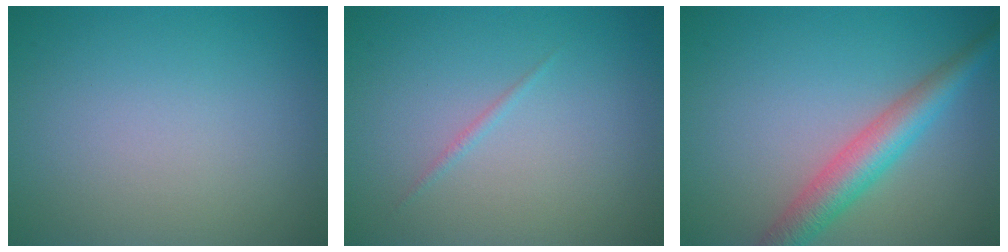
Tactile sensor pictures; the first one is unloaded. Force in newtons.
{"total": 0.6, "press": 0.6, "slide": 0.0}
{"total": 4.6, "press": 4.6, "slide": 0.1}